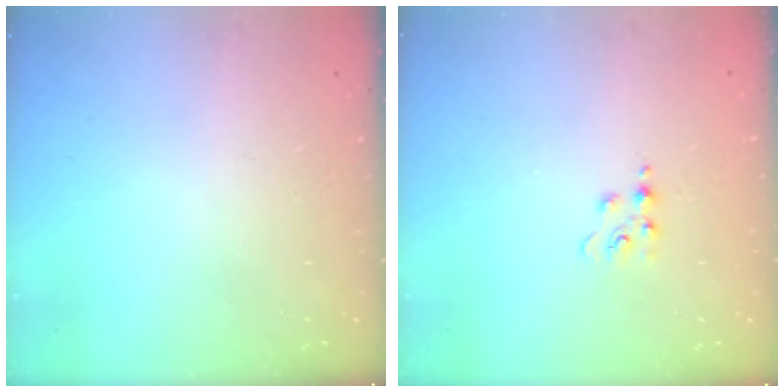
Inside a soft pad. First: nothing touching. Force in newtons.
{"total": 4.1, "press": 4.1, "slide": 0.6}